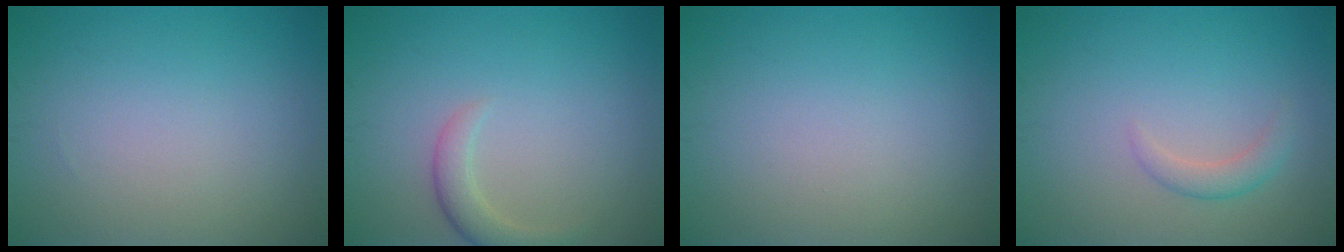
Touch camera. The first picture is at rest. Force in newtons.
{"total": 2.2, "press": 2.2, "slide": 0.2}
{"total": 0.0}
{"total": 1.6, "press": 1.6, "slide": 0.1}